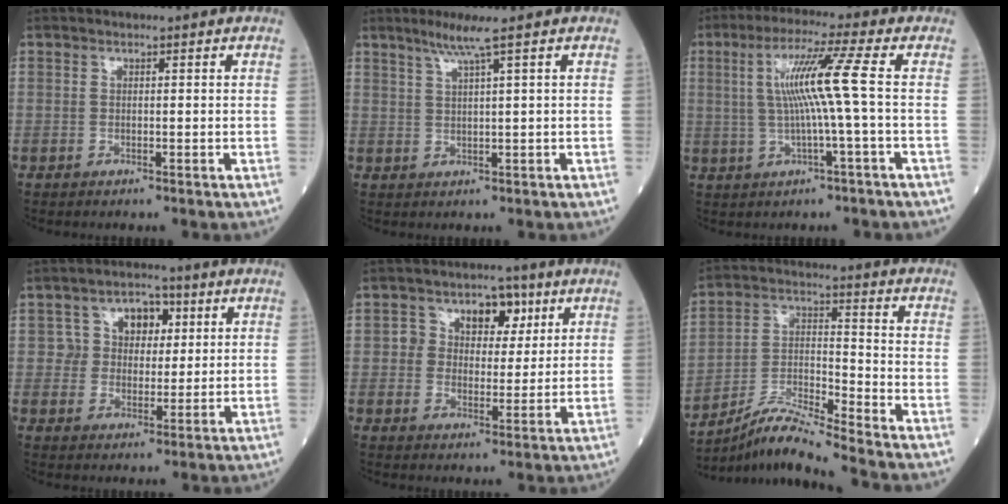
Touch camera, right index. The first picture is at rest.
{"total": 3.5, "force": [2.2, -1.1, 2.5], "torque": [-0.055, -0.005, 0.049]}
{"total": 8.7, "force": [0.6, -1.6, 8.5], "torque": [-0.165, 0.012, 0.016]}
{"total": 6.4, "force": [1.9, 5.3, 3.0], "torque": [-0.033, 0.020, 0.031]}
{"total": 7.3, "force": [2.8, 5.3, 4.2], "torque": [-0.052, 0.020, 0.042]}
{"total": 8.1, "force": [-7.5, -1.5, 2.6], "torque": [-0.058, -0.002, -0.140]}